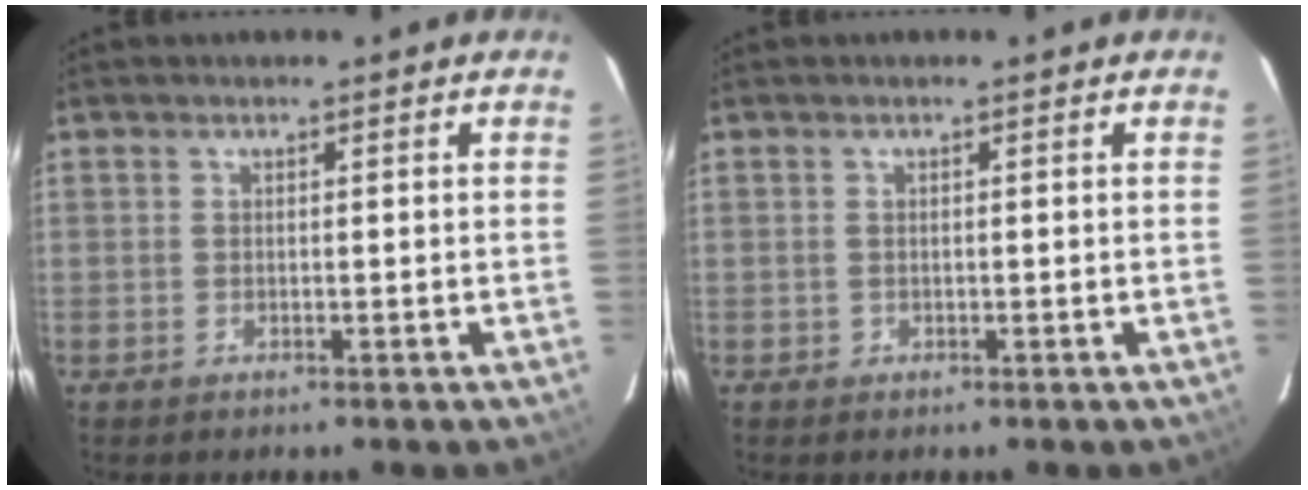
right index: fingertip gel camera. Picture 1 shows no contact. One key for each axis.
{"total": 0.5, "fx": -0.2, "fy": 0.5, "fz": 0.1, "tx": 0.002, "ty": 0.001, "tz": 0.001}